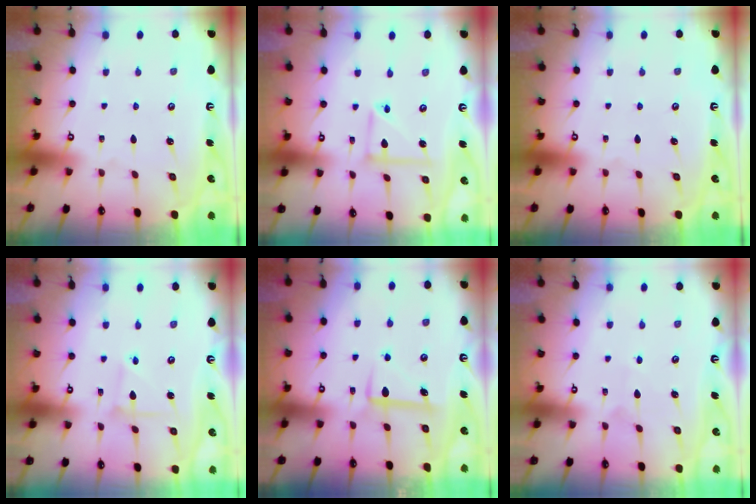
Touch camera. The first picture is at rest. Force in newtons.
{"total": 6.7, "press": 6.7, "slide": 0.2}
{"total": 0.0}
{"total": 2.4, "press": 2.4, "slide": 0.3}
{"total": 6.0, "press": 5.9, "slide": 1.0}
{"total": 3.3, "press": 3.3, "slide": 0.3}